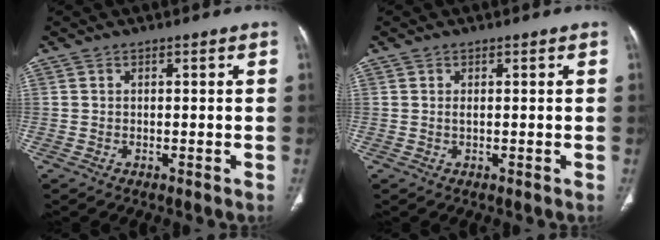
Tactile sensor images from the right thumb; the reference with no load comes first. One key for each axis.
{"total": 0.6, "fx": 0.1, "fy": 0.2, "fz": 0.5, "tx": -0.015, "ty": -0.002, "tz": 0.002}